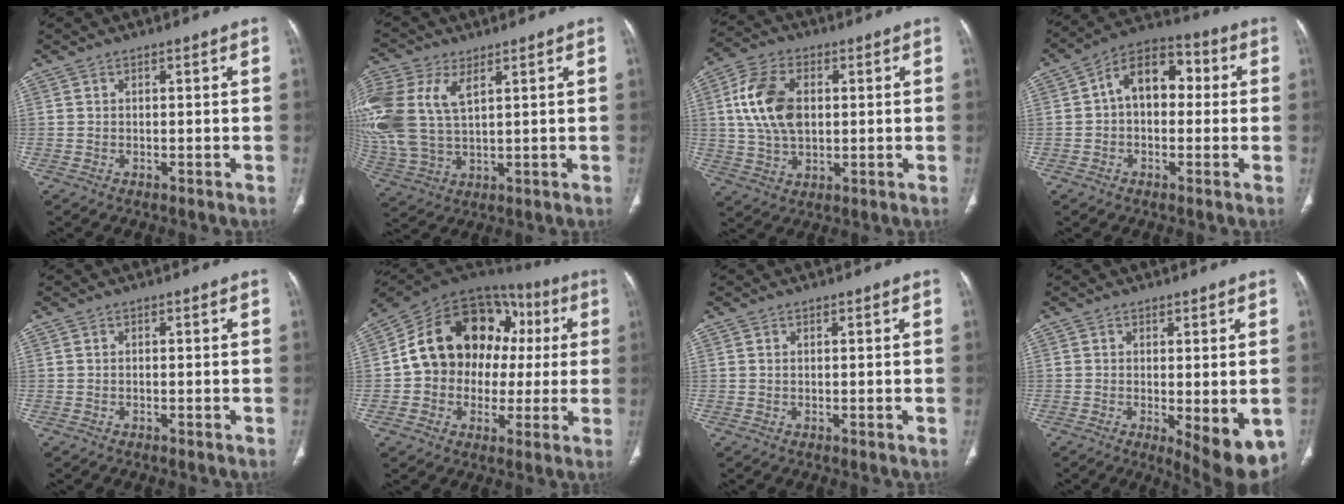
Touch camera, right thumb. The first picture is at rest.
{"total": 17.6, "force": [5.5, 10.3, 13.2], "torque": [-0.338, 0.001, 0.110]}
{"total": 12.5, "force": [1.9, 8.0, 9.3], "torque": [-0.176, 0.006, 0.036]}
{"total": 11.3, "force": [1.0, 7.6, 8.3], "torque": [-0.102, 0.037, 0.003]}
{"total": 0.0}
{"total": 21.7, "force": [2.2, 16.7, 13.7], "torque": [-0.178, 0.049, 0.034]}
{"total": 0.0}
{"total": 9.9, "force": [-2.8, 3.4, 8.9], "torque": [-0.111, -0.022, -0.030]}